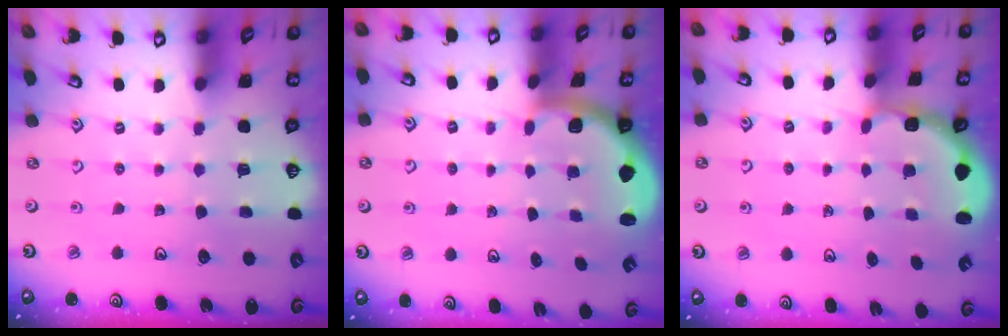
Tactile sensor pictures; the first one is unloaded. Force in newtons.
{"total": 2.0, "press": 2.0, "slide": 0.5}
{"total": 2.8, "press": 2.5, "slide": 1.4}